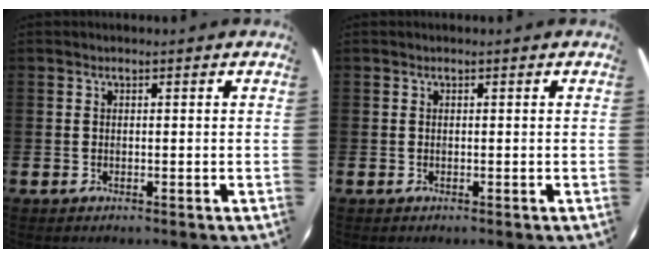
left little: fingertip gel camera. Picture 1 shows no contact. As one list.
[{"total": 0.0}]